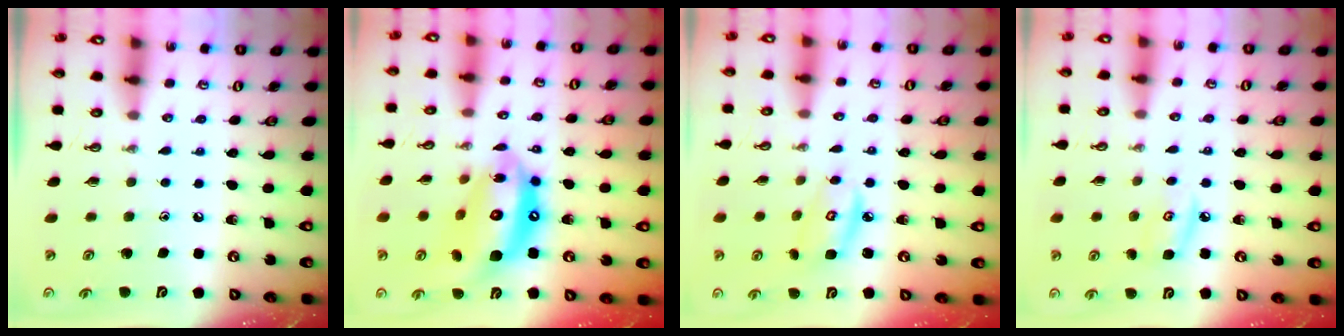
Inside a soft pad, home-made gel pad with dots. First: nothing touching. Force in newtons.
{"total": 16.9, "press": 16.8, "slide": 1.9}
{"total": 6.0, "press": 6.0, "slide": 0.4}
{"total": 6.2, "press": 6.2, "slide": 0.6}